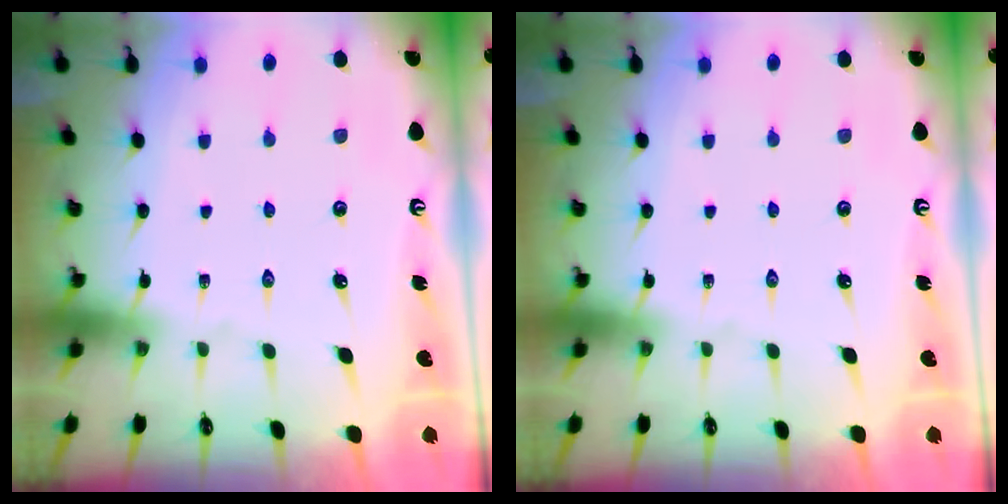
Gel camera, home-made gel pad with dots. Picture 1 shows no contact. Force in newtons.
{"total": 0.0}